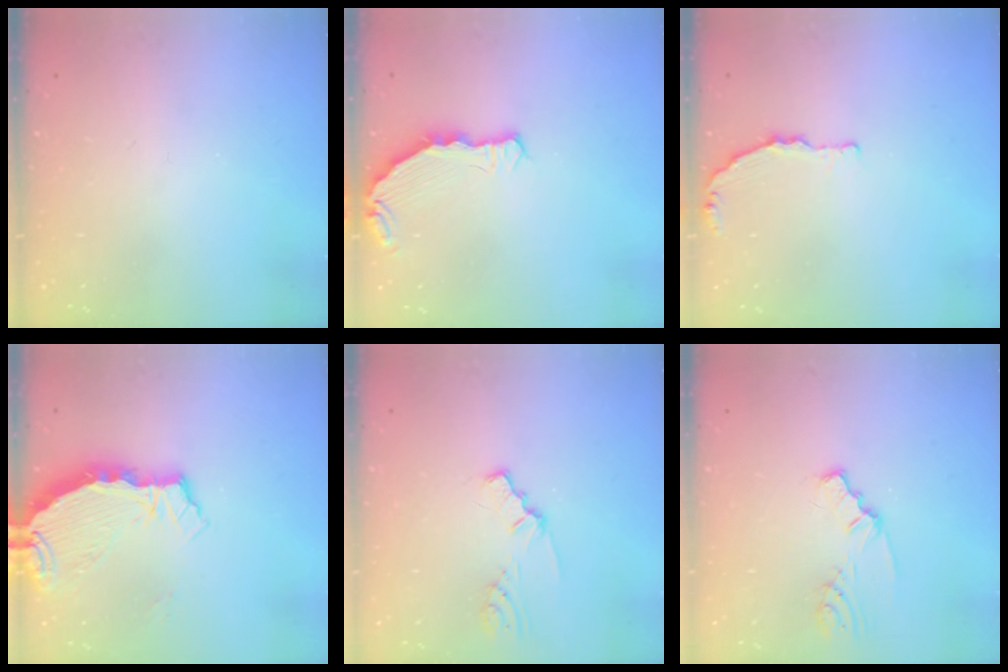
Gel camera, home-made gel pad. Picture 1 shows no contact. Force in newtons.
{"total": 7.3, "press": 5.8, "slide": 4.4}
{"total": 2.6, "press": 2.6, "slide": 0.4}
{"total": 6.4, "press": 6.4, "slide": 0.7}
{"total": 1.5, "press": 1.5, "slide": 0.1}
{"total": 2.4, "press": 2.4, "slide": 0.2}